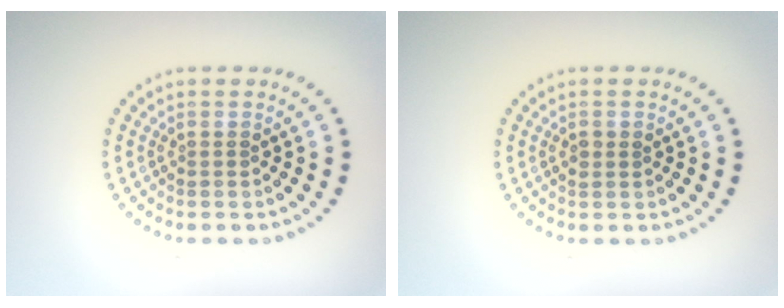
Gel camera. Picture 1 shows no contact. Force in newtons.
{"total": 1.0, "press": 1.0, "slide": 0.1}